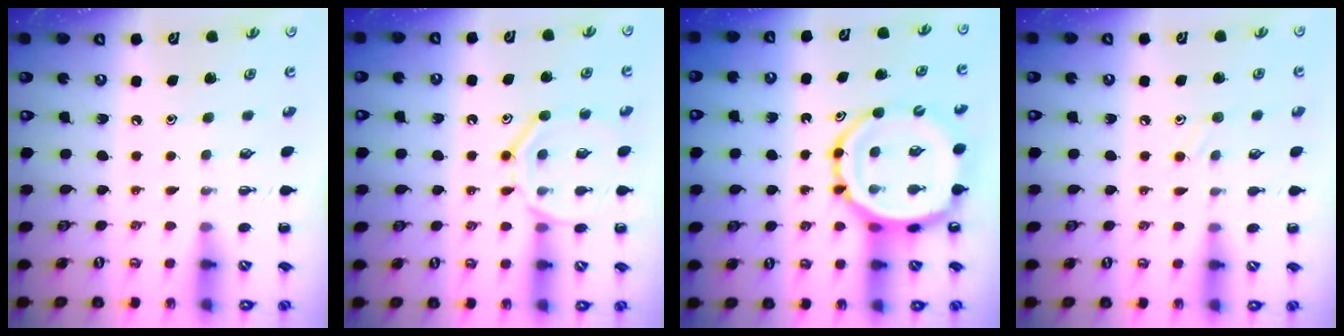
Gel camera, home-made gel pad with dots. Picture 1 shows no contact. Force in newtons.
{"total": 13.0, "press": 12.9, "slide": 1.1}
{"total": 13.5, "press": 13.0, "slide": 3.5}
{"total": 7.6, "press": 7.2, "slide": 2.6}